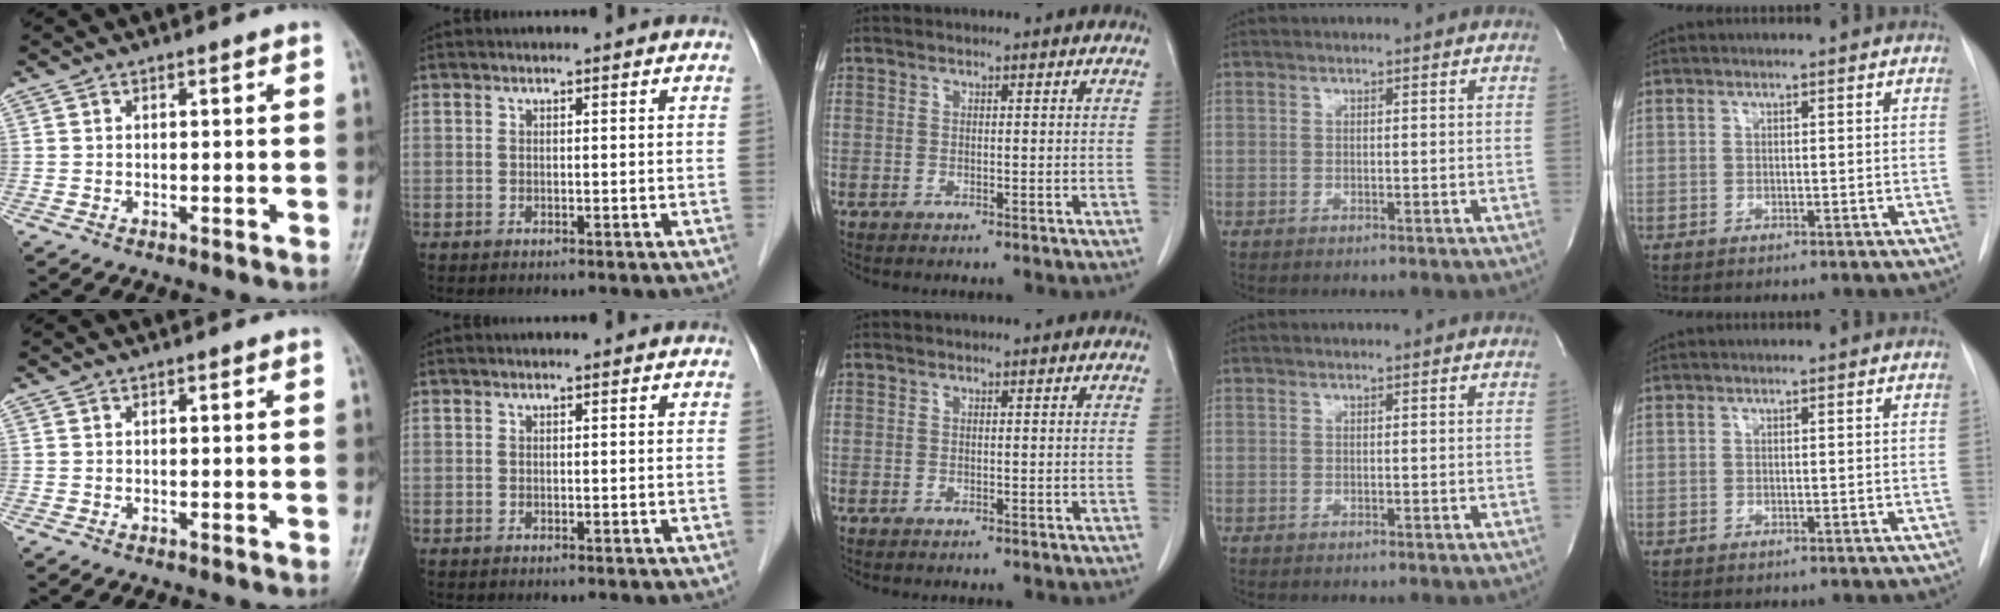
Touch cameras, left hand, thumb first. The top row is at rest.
{}